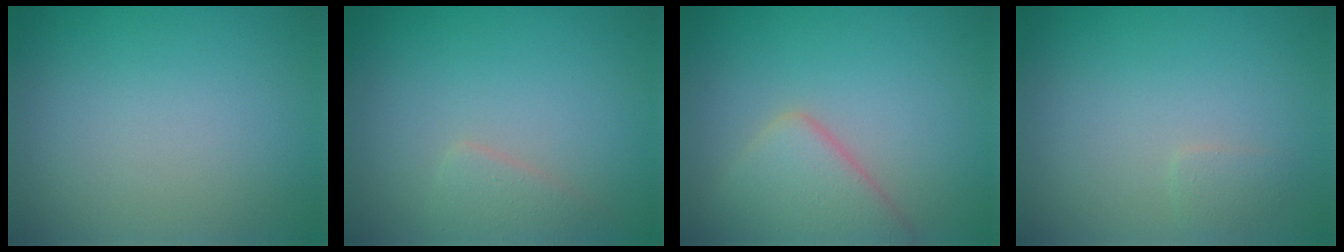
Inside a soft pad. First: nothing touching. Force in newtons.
{"total": 1.7, "press": 1.7, "slide": 0.2}
{"total": 4.2, "press": 4.2, "slide": 0.2}
{"total": 0.9, "press": 0.9, "slide": 0.1}